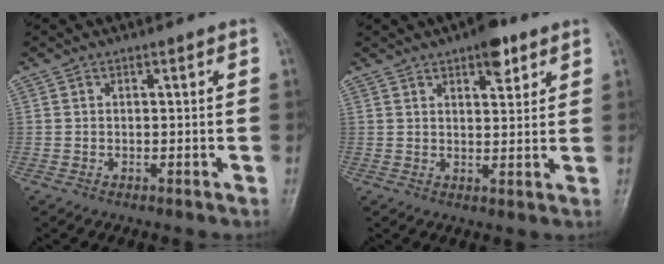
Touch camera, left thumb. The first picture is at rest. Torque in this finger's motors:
{"motor_torque": [1.14, 0.83, 0.74, -0.39, 0.19]}